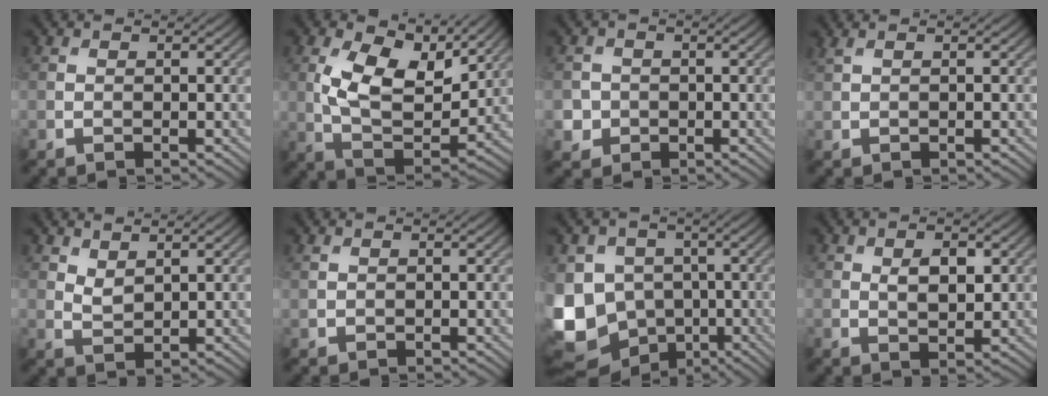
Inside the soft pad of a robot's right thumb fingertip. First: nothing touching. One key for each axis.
{"total": 11.6, "fx": 4.1, "fy": 6.0, "fz": 9.0, "tx": -0.177, "ty": -0.007, "tz": 0.074}
{"total": 2.4, "fx": -0.7, "fy": 2.3, "fz": 0.5, "tx": -0.007, "ty": -0.006, "tz": -0.015}
{"total": 1.1, "fx": 0.8, "fy": 0.2, "fz": 0.7, "tx": -0.023, "ty": 0.006, "tz": 0.017}
{"total": 2.1, "fx": 1.5, "fy": 0.9, "fz": 1.2, "tx": -0.030, "ty": -0.004, "tz": 0.036}
{"total": 0.6, "fx": 0.5, "fy": 0.3, "fz": 0.3, "tx": -0.012, "ty": 0.000, "tz": 0.014}
{"total": 14.8, "fx": -4.3, "fy": 12.3, "fz": 7.1, "tx": -0.194, "ty": -0.025, "tz": -0.091}
{"total": 3.5, "fx": 0.9, "fy": 1.8, "fz": 2.8, "tx": -0.055, "ty": -0.004, "tz": 0.020}